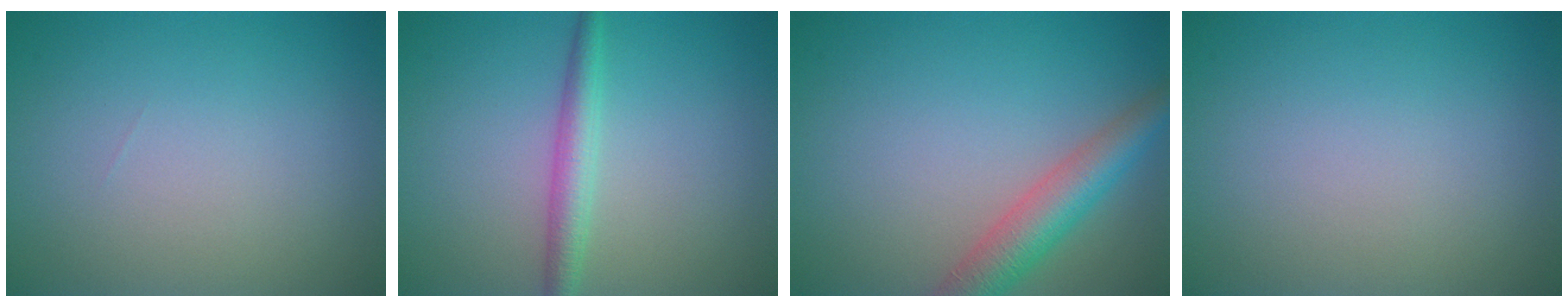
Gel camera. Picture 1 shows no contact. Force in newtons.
{"total": 2.6, "press": 2.6, "slide": 0.0}
{"total": 4.7, "press": 4.6, "slide": 0.4}
{"total": 0.0}